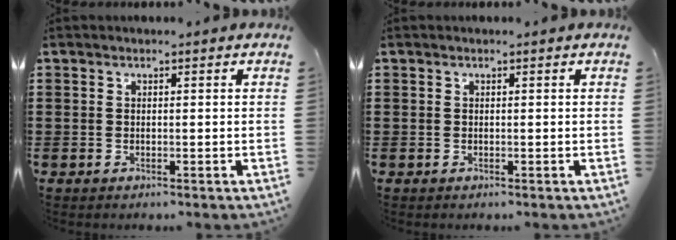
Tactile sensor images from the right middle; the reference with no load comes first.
{"total": 0.0}